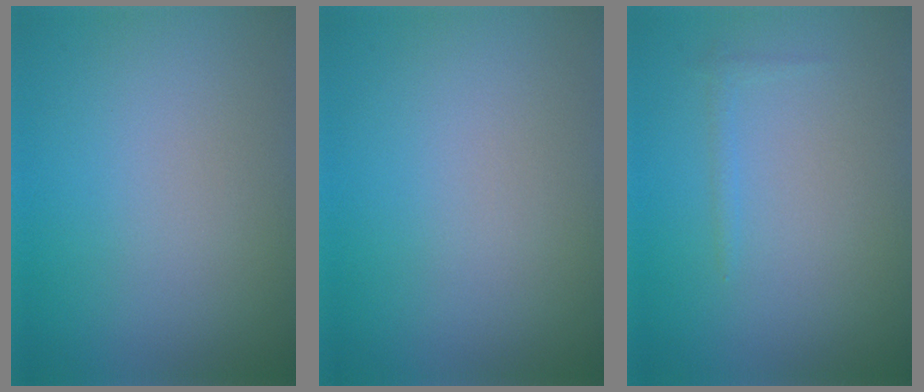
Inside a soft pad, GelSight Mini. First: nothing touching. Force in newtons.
{"total": 0.0}
{"total": 0.6, "press": 0.6, "slide": 0.1}